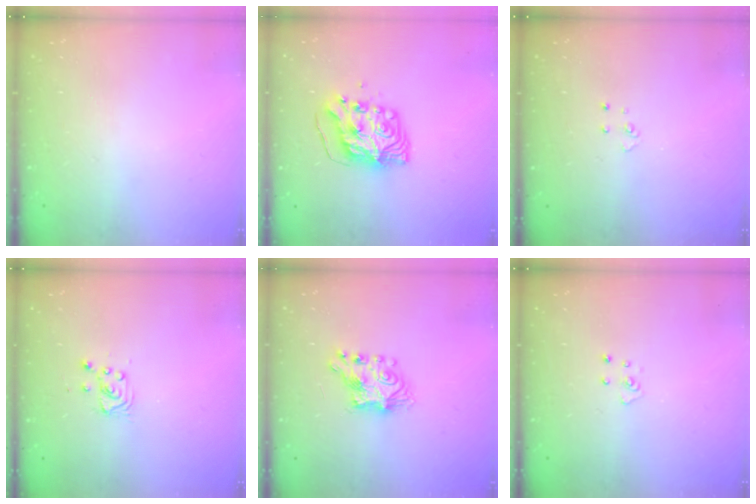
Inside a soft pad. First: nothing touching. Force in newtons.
{"total": 8.3, "press": 8.3, "slide": 0.9}
{"total": 2.9, "press": 2.9, "slide": 0.2}
{"total": 2.9, "press": 2.9, "slide": 0.4}
{"total": 7.2, "press": 7.2, "slide": 0.4}
{"total": 3.9, "press": 3.9, "slide": 0.3}